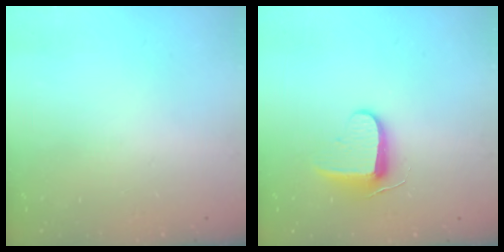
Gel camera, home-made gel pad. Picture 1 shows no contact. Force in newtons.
{"total": 9.3, "press": 9.2, "slide": 1.5}